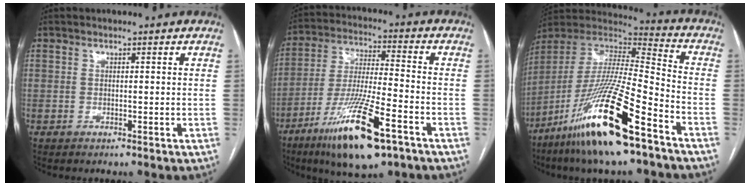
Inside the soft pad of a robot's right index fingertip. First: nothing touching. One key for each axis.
{"total": 16.5, "fx": -9.3, "fy": 2.2, "fz": 13.5, "tx": -0.267, "ty": -0.034, "tz": -0.163}
{"total": 23.4, "fx": -13.9, "fy": 2.1, "fz": 18.7, "tx": -0.384, "ty": -0.046, "tz": -0.262}